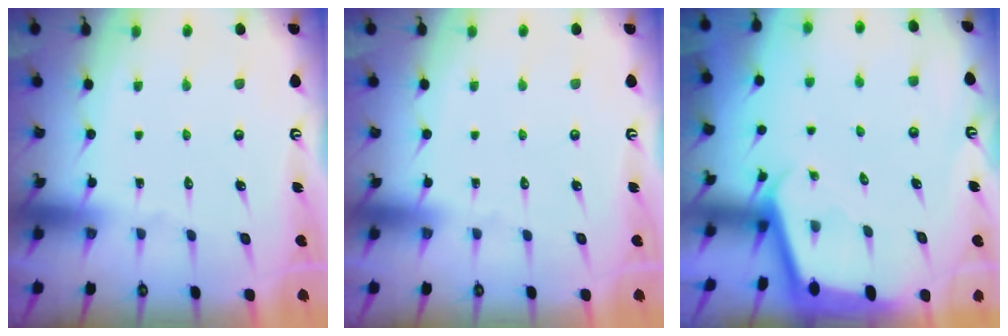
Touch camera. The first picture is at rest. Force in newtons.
{"total": 0.0}
{"total": 1.8, "press": 1.7, "slide": 0.2}